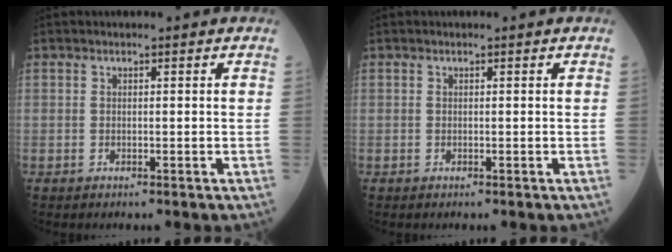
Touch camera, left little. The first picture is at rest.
{"total": 0.0}